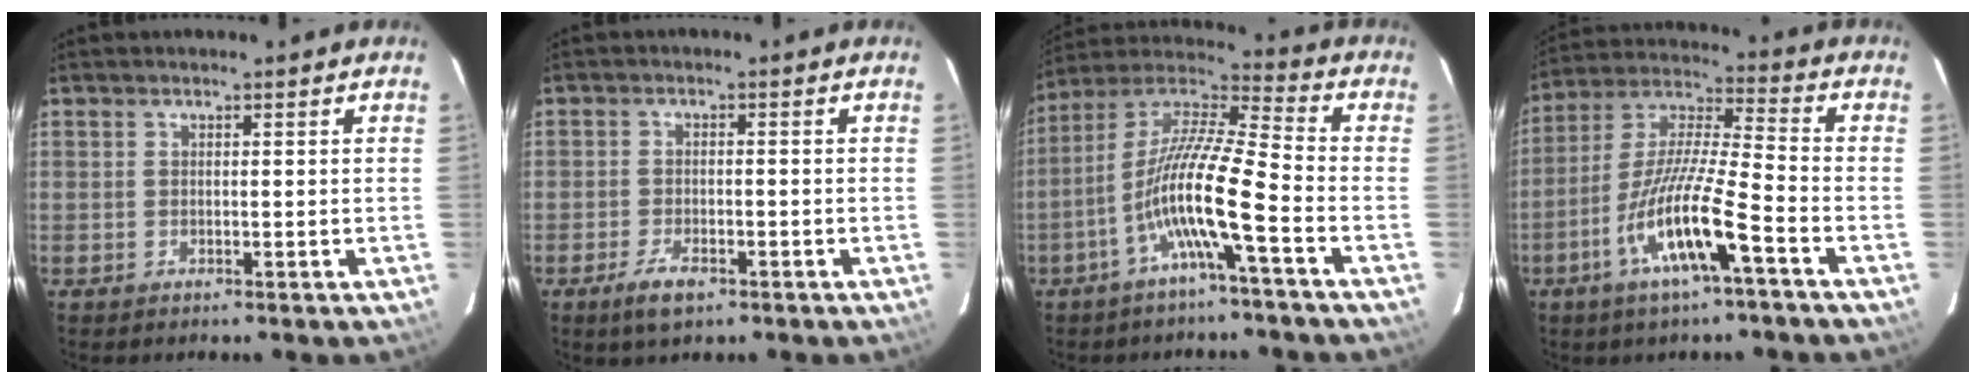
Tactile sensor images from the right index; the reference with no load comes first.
{"total": 4.6, "force": [-2.9, 2.0, 3.0], "torque": [-0.072, -0.007, -0.052]}
{"total": 13.3, "force": [-5.6, 0.5, 12.1], "torque": [-0.229, 0.001, -0.113]}
{"total": 13.9, "force": [-6.7, 1.1, 12.2], "torque": [-0.244, -0.009, -0.132]}